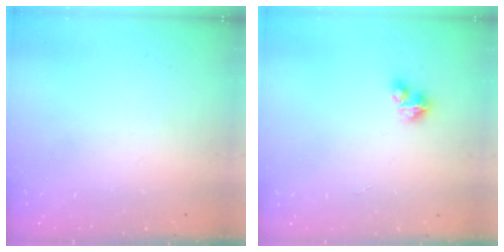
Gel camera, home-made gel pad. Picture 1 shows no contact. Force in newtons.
{"total": 3.0, "press": 3.0, "slide": 0.3}